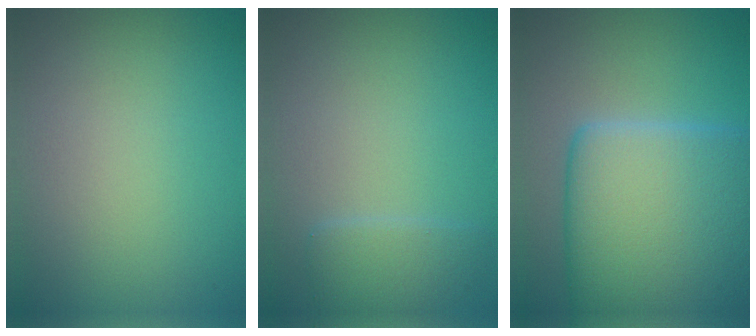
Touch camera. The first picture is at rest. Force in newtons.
{"total": 2.0, "press": 2.0, "slide": 0.1}
{"total": 12.9, "press": 12.9, "slide": 0.7}